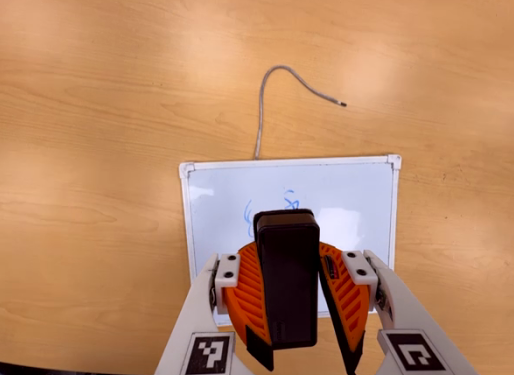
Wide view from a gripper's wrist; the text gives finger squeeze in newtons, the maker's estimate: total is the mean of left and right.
{"total": 9.1, "left": 9.2, "right": 9.0}